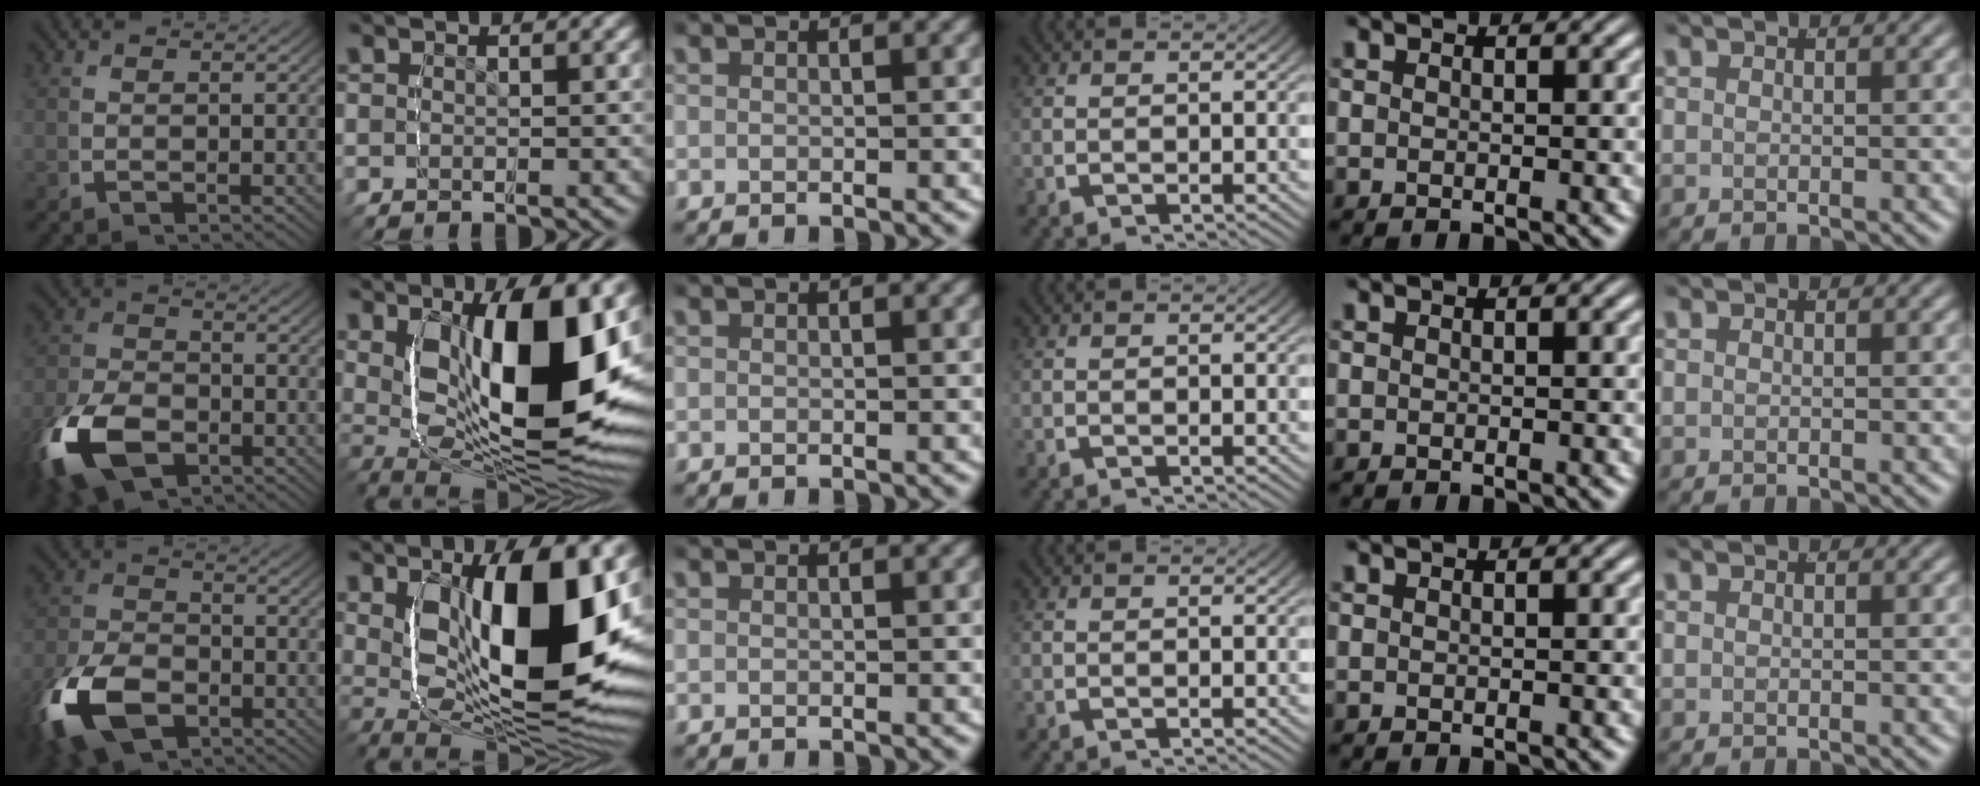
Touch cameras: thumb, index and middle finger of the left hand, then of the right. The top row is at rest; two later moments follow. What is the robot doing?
{"motion": "lift_and_place", "object": "markers"}